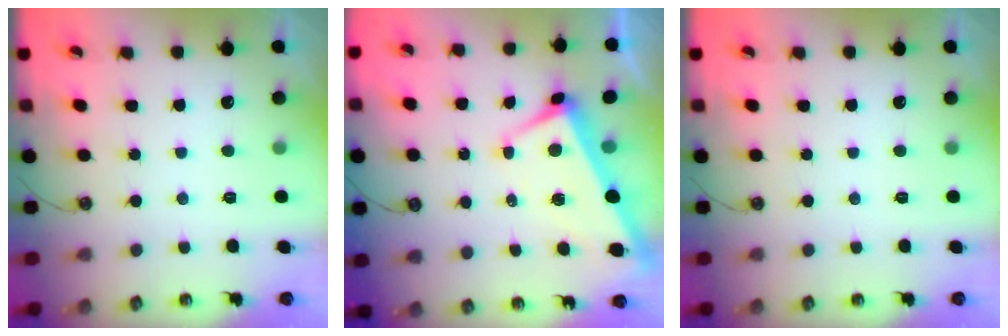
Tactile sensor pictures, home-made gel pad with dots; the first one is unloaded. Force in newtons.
{"total": 1.7, "press": 1.4, "slide": 1.0}
{"total": 0.0}